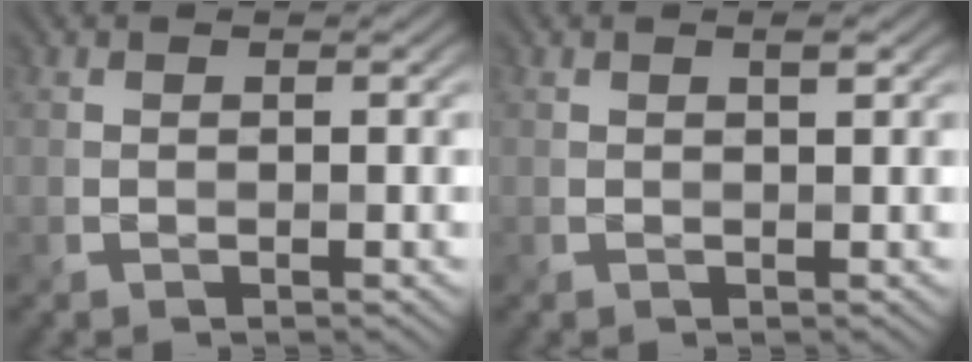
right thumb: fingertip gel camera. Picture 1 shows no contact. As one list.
[{"total": 0.8, "force": [0.4, 0.1, 0.7], "torque": [-0.013, 0.000, 0.007]}]